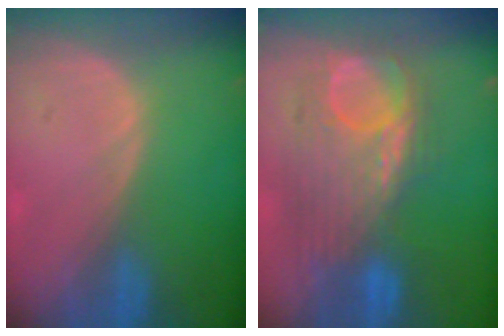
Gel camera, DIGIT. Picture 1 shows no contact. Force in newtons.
{"total": 10.4, "press": 9.9, "slide": 3.0}